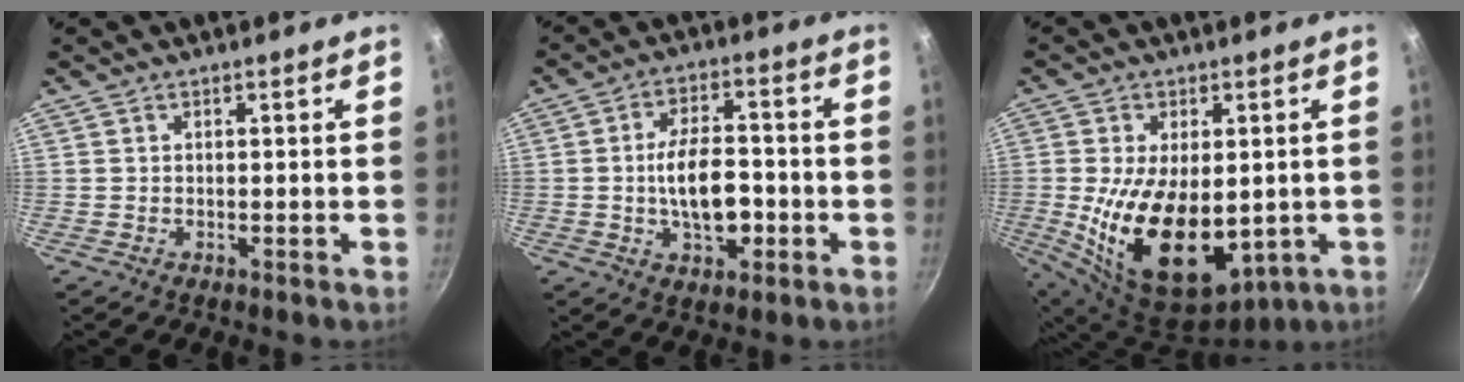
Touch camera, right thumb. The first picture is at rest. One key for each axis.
{"total": 11.1, "fx": -2.1, "fy": 5.9, "fz": 9.1, "tx": -0.133, "ty": 0.022, "tz": -0.035}
{"total": 18.8, "fx": -1.5, "fy": 11.3, "fz": 14.9, "tx": -0.259, "ty": -0.021, "tz": 0.001}